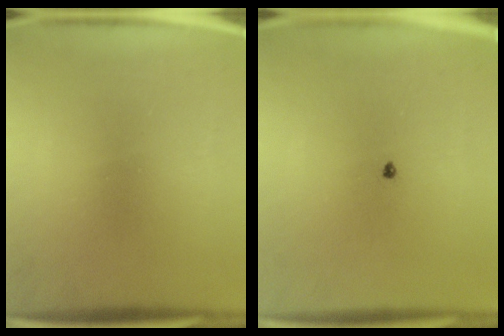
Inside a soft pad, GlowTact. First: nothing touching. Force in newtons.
{"total": 0.6}